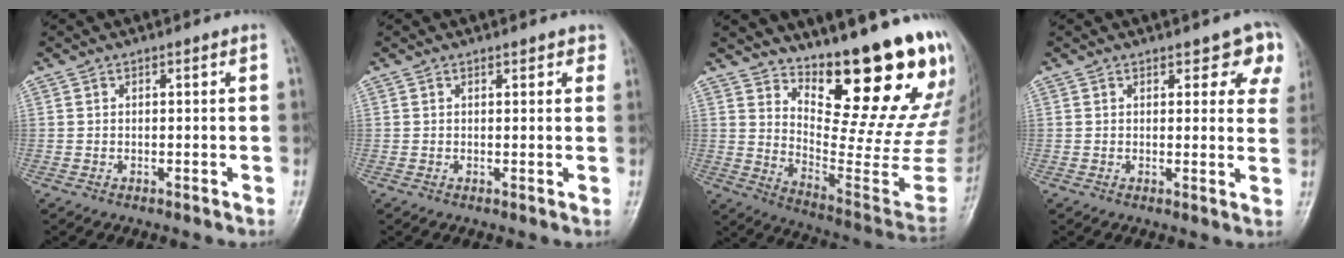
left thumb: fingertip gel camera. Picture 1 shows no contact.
{"total": 2.4, "force": [1.6, 1.2, 1.4], "torque": [0.002, -0.004, 0.014]}
{"total": 25.2, "force": [16.6, 5.6, 18.1], "torque": [-0.236, -0.132, 0.249]}
{"total": 6.9, "force": [4.5, 3.4, 4.0], "torque": [-0.005, -0.021, 0.040]}